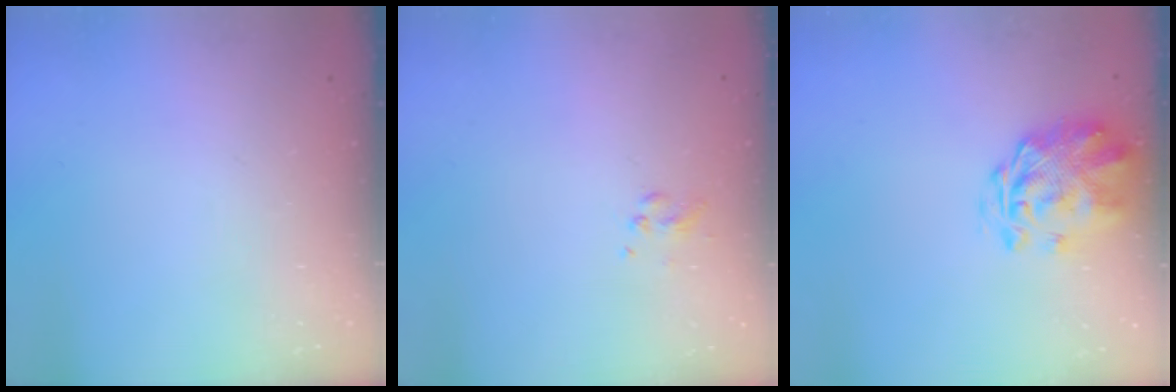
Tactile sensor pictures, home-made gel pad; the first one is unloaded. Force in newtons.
{"total": 3.0, "press": 2.9, "slide": 0.8}
{"total": 3.3, "press": 2.9, "slide": 1.6}